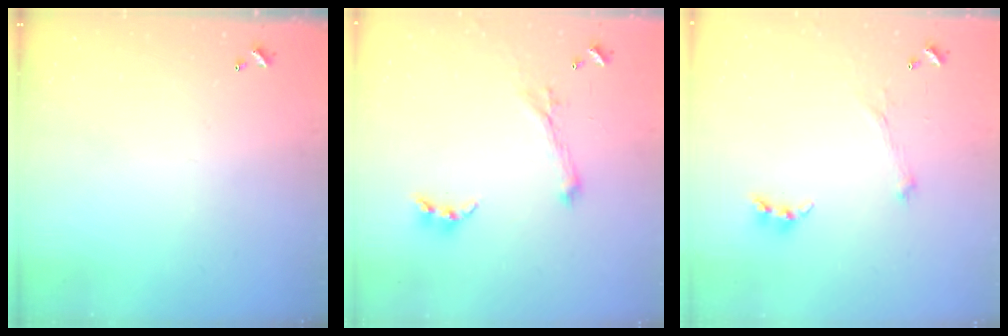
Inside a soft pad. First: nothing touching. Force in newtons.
{"total": 1.1, "press": 0.6, "slide": 0.9}
{"total": 2.1, "press": 2.0, "slide": 0.7}